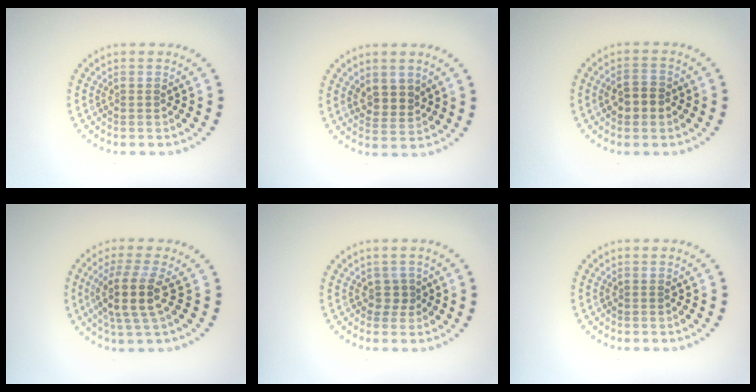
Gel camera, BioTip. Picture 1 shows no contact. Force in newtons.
{"total": 2.2, "press": 2.0, "slide": 0.9}
{"total": 2.5, "press": 2.5, "slide": 0.1}
{"total": 3.7, "press": 3.0, "slide": 2.2}
{"total": 1.1, "press": 0.8, "slide": 0.7}
{"total": 0.0}